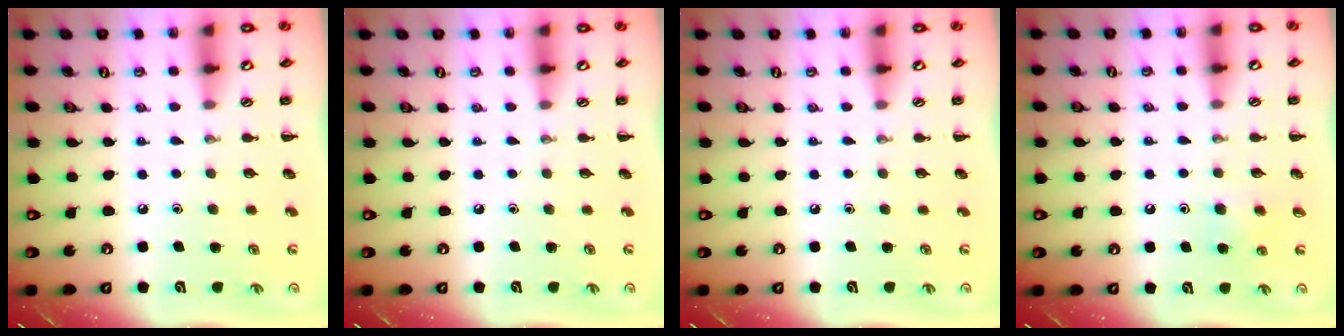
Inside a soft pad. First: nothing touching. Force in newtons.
{"total": 0.0}
{"total": 0.0}
{"total": 5.4, "press": 5.1, "slide": 1.6}